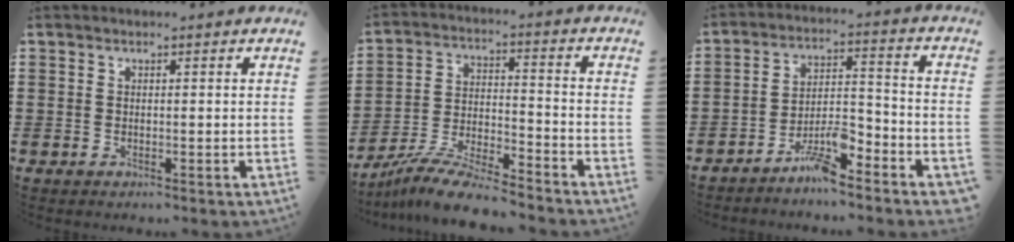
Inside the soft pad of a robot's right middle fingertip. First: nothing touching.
{"total": 9.5, "force": [-8.8, 0.8, 3.4], "torque": [-0.067, 0.013, -0.171]}
{"total": 7.1, "force": [-5.8, 1.3, 3.8], "torque": [-0.081, 0.005, -0.114]}